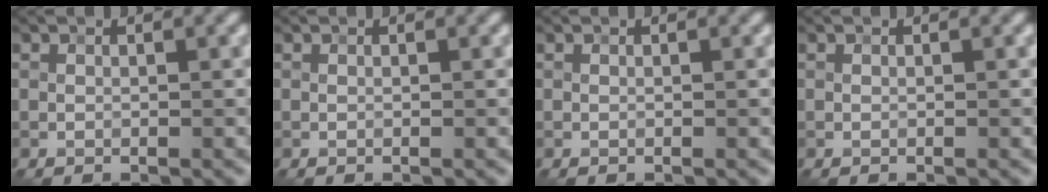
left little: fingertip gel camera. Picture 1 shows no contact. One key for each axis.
{"total": 0.0}
{"total": 0.0}
{"total": 0.0}